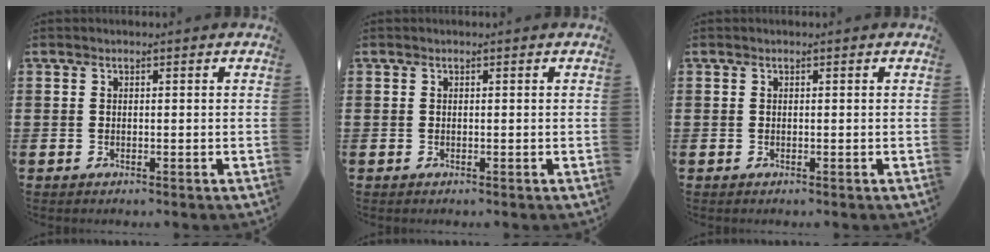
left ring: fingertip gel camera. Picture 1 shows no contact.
{"total": 0.0}
{"total": 0.0}